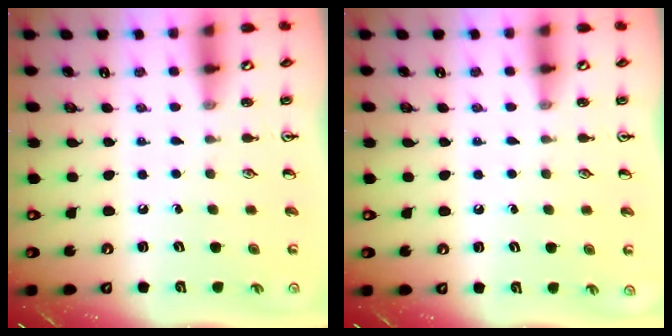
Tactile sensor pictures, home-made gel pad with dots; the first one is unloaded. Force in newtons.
{"total": 0.0}